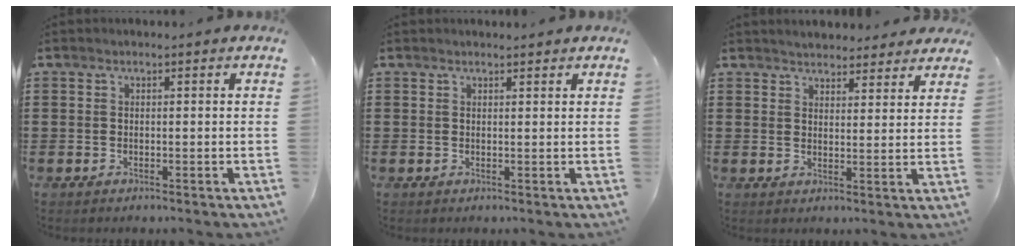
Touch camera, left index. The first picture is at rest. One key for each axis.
{"total": 1.0, "fx": 0.9, "fy": 0.1, "fz": 0.2, "tx": -0.005, "ty": 0.000, "tz": 0.018}
{"total": 3.2, "fx": 3.1, "fy": 0.5, "fz": 0.0, "tx": -0.010, "ty": -0.009, "tz": 0.058}